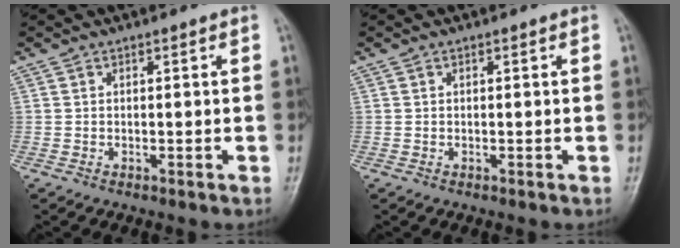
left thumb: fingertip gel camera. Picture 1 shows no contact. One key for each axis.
{"total": 0.0}